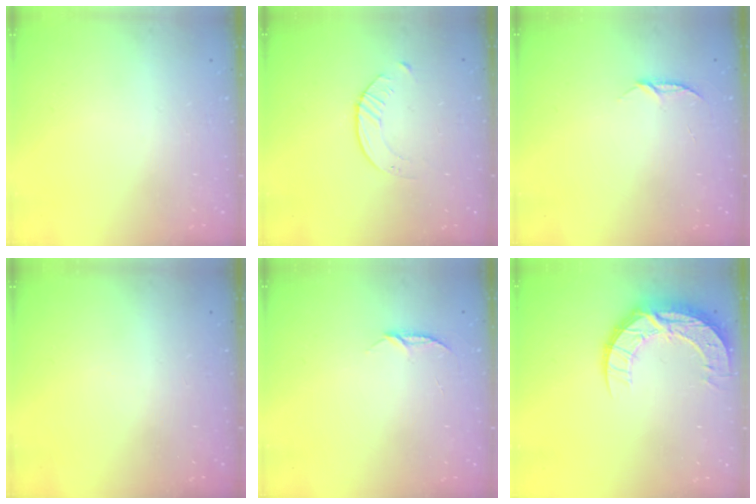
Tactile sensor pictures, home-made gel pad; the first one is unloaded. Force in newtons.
{"total": 2.1, "press": 2.0, "slide": 0.3}
{"total": 4.0, "press": 4.0, "slide": 0.4}
{"total": 0.0}
{"total": 4.0, "press": 4.0, "slide": 0.4}
{"total": 12.9, "press": 12.9, "slide": 1.1}